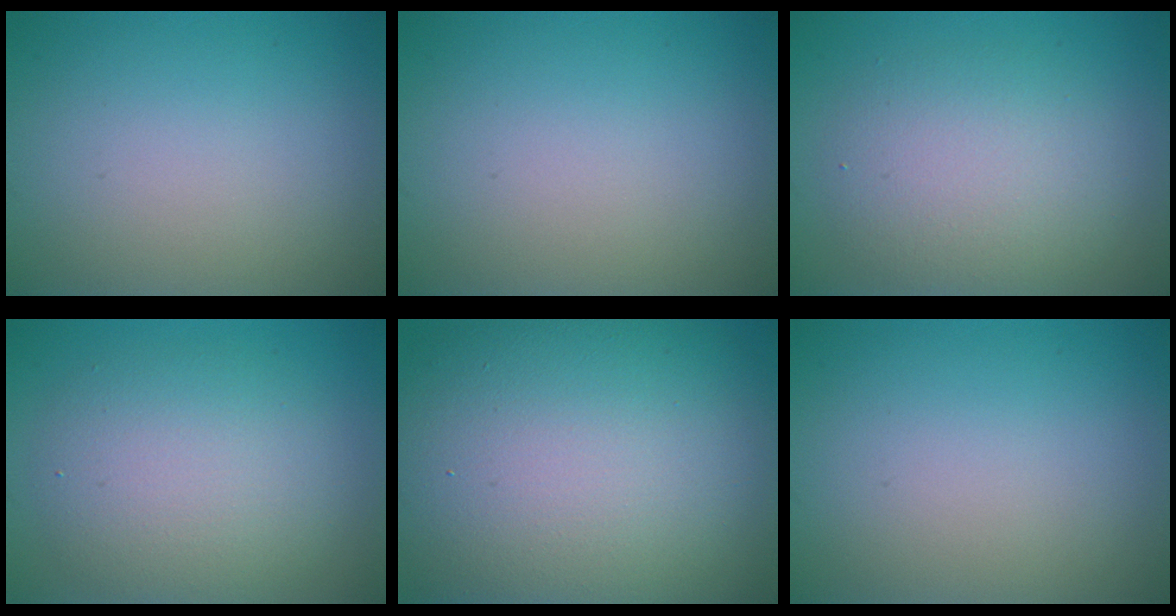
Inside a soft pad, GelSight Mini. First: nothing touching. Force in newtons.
{"total": 0.0}
{"total": 4.8, "press": 4.8, "slide": 0.2}
{"total": 5.5, "press": 5.5, "slide": 0.4}
{"total": 17.1, "press": 17.1, "slide": 1.1}
{"total": 0.0}